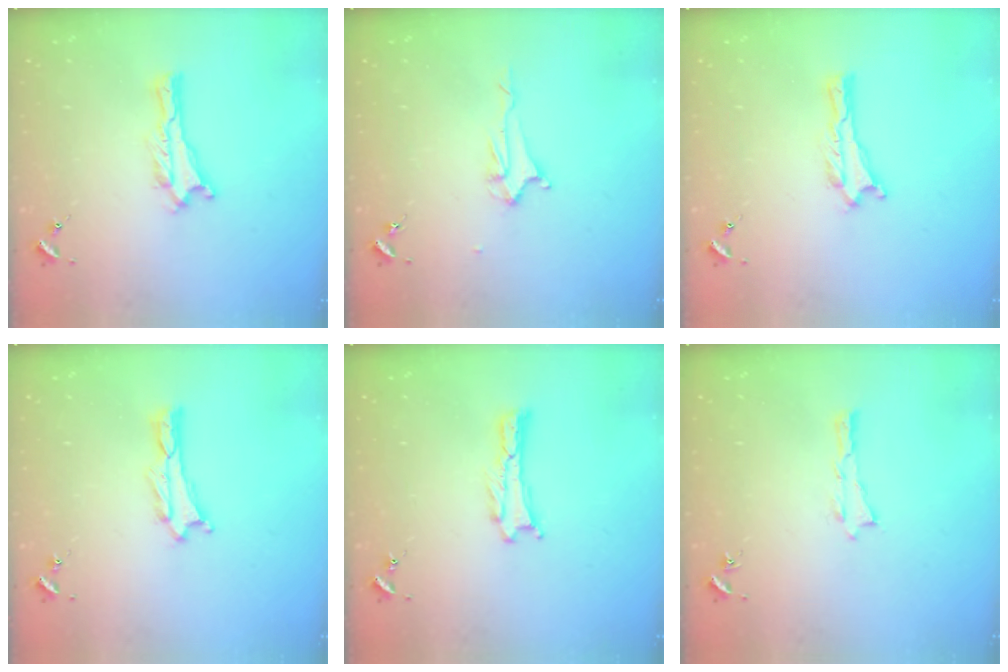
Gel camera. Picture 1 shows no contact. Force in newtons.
{"total": 2.2, "press": 2.2, "slide": 0.3}
{"total": 0.0}
{"total": 0.5, "press": 0.5, "slide": 0.2}
{"total": 0.0}
{"total": 0.0}